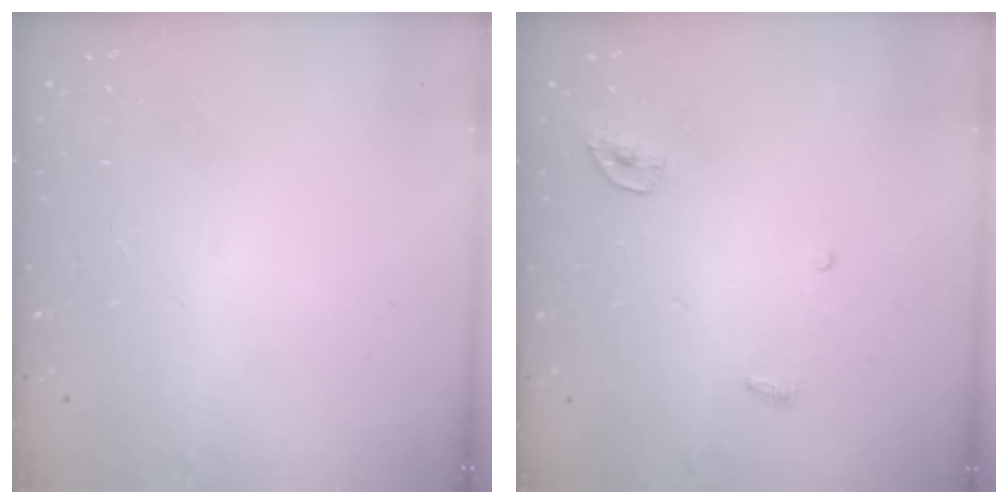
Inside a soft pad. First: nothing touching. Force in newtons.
{"total": 3.4, "press": 3.4, "slide": 0.3}